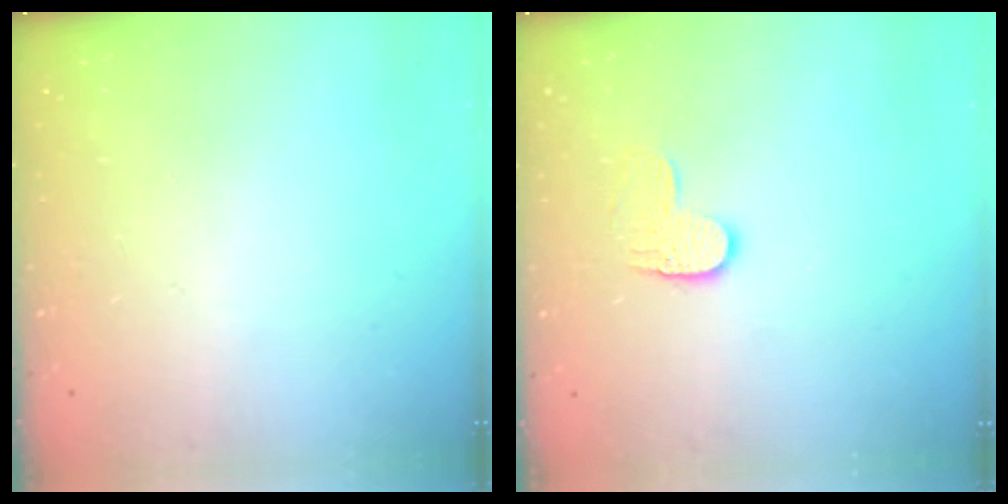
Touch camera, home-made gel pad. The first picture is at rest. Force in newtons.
{"total": 5.7, "press": 5.7, "slide": 0.5}